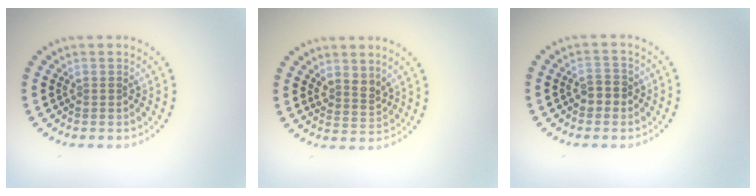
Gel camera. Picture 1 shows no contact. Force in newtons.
{"total": 2.0, "press": 1.7, "slide": 1.0}
{"total": 1.8, "press": 1.8, "slide": 0.5}